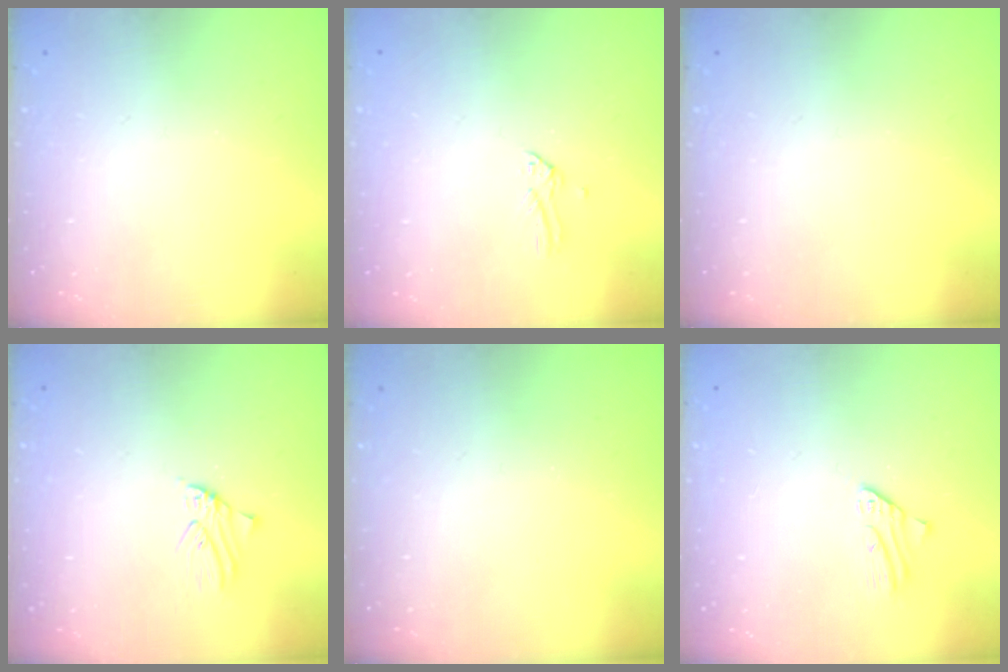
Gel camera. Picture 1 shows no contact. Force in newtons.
{"total": 0.0}
{"total": 0.0}
{"total": 1.1, "press": 1.1, "slide": 0.1}
{"total": 0.0}
{"total": 2.4, "press": 2.4, "slide": 0.2}